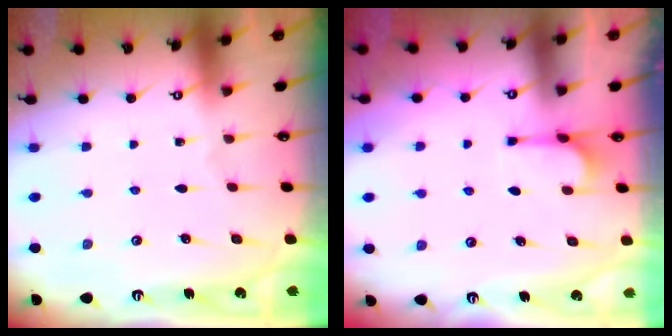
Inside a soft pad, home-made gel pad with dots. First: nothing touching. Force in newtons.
{"total": 1.0, "press": 0.3, "slide": 1.0}